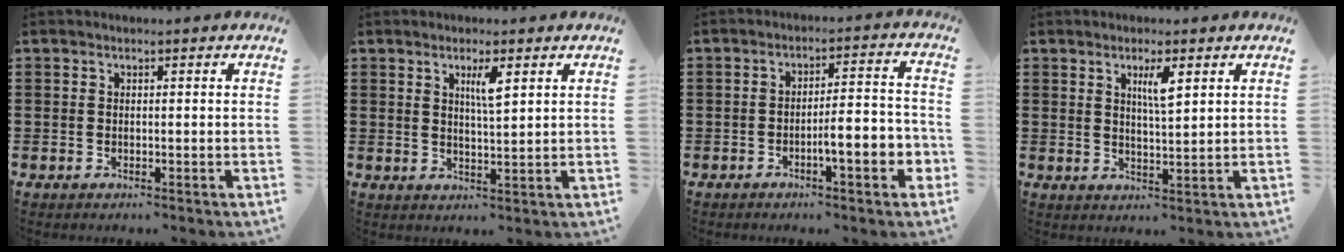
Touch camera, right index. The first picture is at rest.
{"total": 3.3, "force": [1.6, 0.5, 2.9], "torque": [-0.053, -0.001, 0.023]}
{"total": 6.3, "force": [-2.7, 1.0, 5.7], "torque": [-0.084, -0.005, -0.048]}
{"total": 3.6, "force": [1.7, 0.7, 3.2], "torque": [-0.058, 0.000, 0.025]}